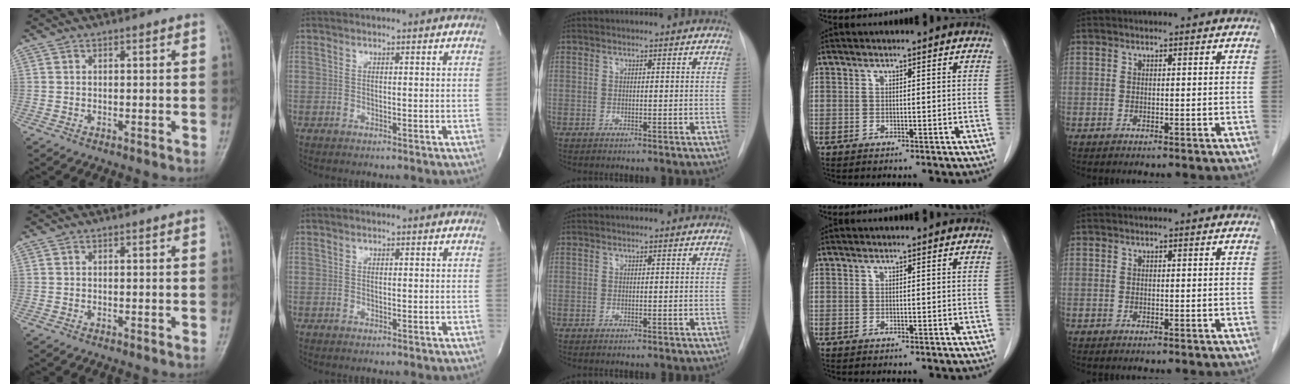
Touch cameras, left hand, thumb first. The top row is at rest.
{}